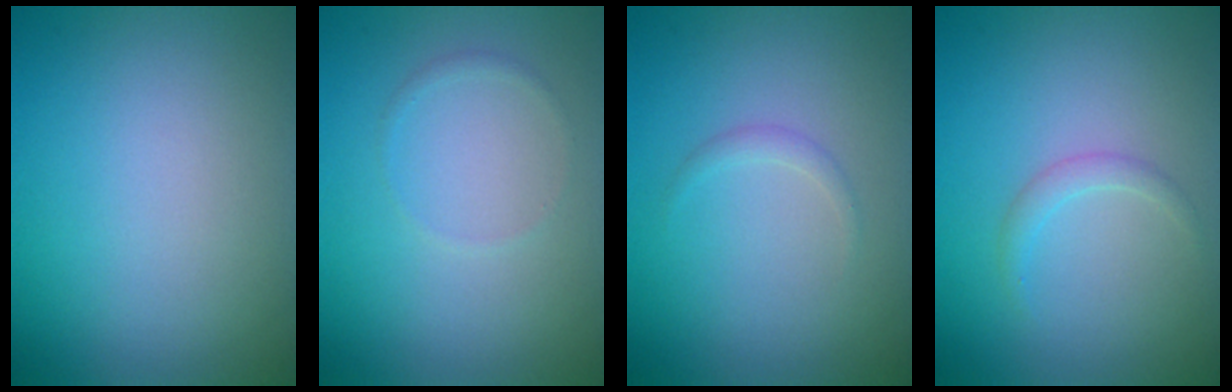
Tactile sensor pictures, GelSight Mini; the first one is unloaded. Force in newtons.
{"total": 0.6, "press": 0.6, "slide": 0.1}
{"total": 0.8, "press": 0.8, "slide": 0.0}
{"total": 1.1, "press": 1.1, "slide": 0.2}